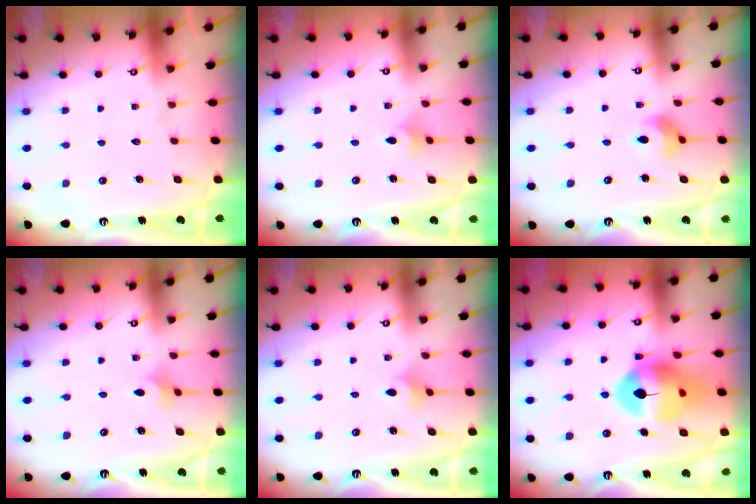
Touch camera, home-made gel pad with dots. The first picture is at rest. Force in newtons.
{"total": 2.3, "press": 2.2, "slide": 0.5}
{"total": 5.4, "press": 5.3, "slide": 0.6}
{"total": 1.8, "press": 1.7, "slide": 0.5}
{"total": 2.8, "press": 2.8, "slide": 0.6}
{"total": 14.3, "press": 14.2, "slide": 1.4}